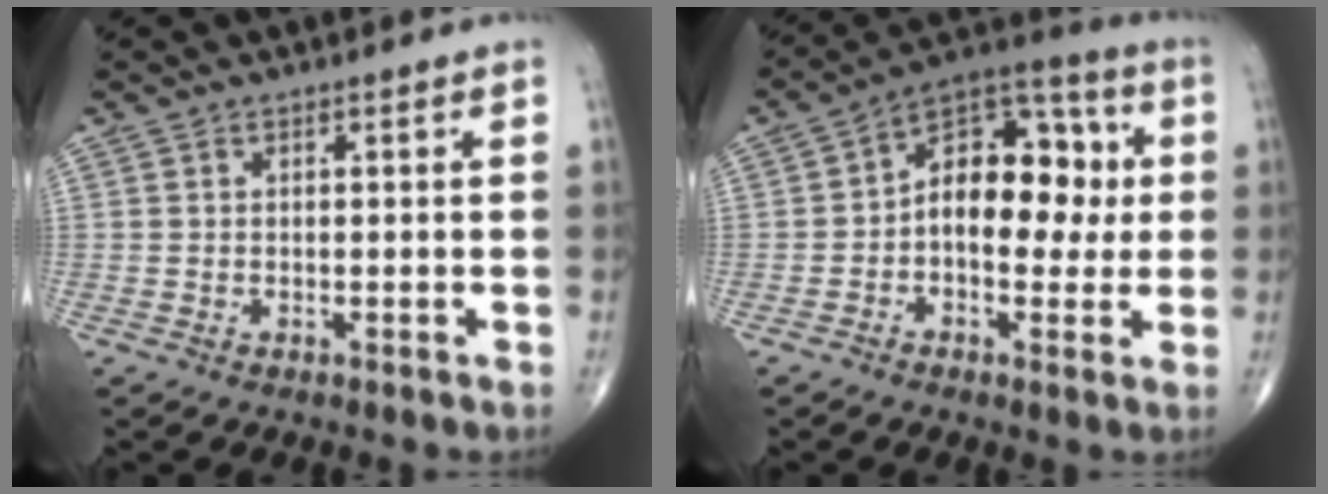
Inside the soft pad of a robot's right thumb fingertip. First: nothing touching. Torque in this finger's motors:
{"motor_torque": [-0.01, 0.36, 0.30, -0.02, 0.17]}